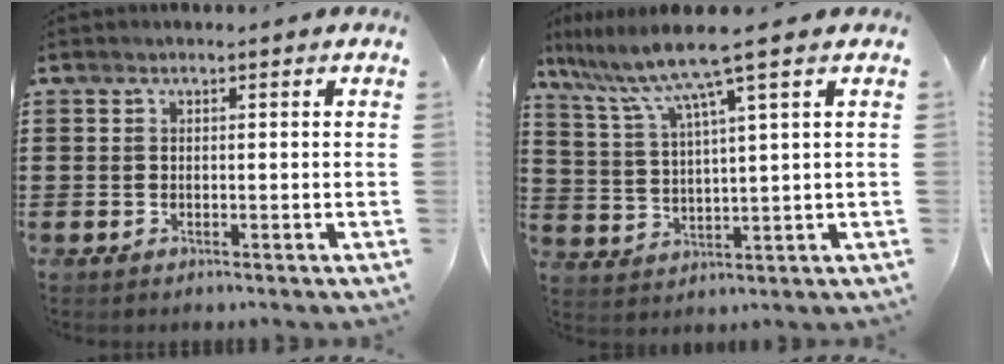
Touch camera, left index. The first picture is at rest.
{"total": 8.0, "force": [5.5, -0.6, 5.8], "torque": [-0.137, -0.032, 0.088]}